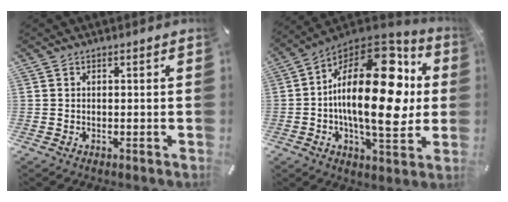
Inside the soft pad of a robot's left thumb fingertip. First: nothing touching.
{"total": 28.2, "force": [2.9, 13.8, 24.5], "torque": [-0.409, -0.025, 0.047]}